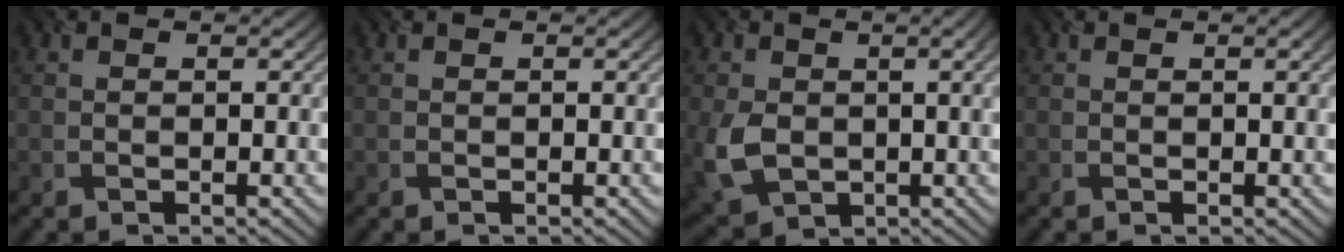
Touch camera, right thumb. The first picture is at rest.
{"total": 0.0}
{"total": 8.4, "force": [-0.4, 5.6, 6.3], "torque": [-0.147, -0.024, 0.001]}
{"total": 1.1, "force": [0.3, 0.1, 1.1], "torque": [-0.016, 0.003, 0.004]}